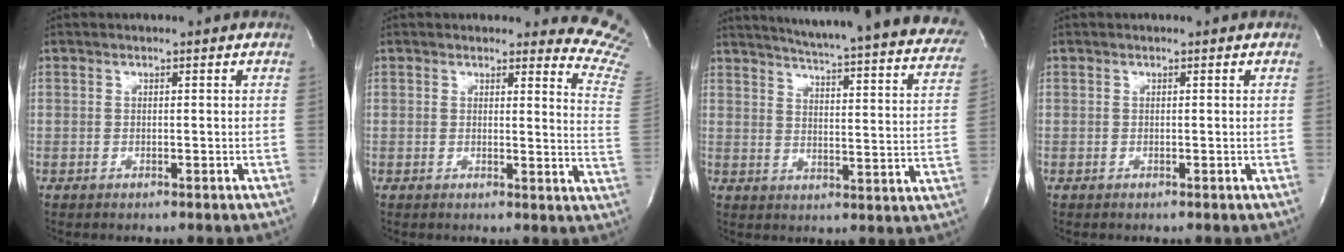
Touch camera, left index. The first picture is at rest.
{"total": 10.6, "force": [10.5, 0.7, 0.4], "torque": [0.028, -0.126, 0.064]}
{"total": 31.8, "force": [28.6, 2.6, 13.6], "torque": [-0.194, -0.096, 0.334]}
{"total": 0.0}